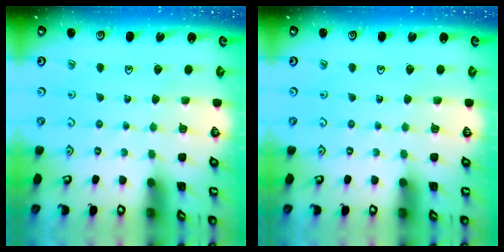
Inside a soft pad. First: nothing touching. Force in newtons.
{"total": 0.0}